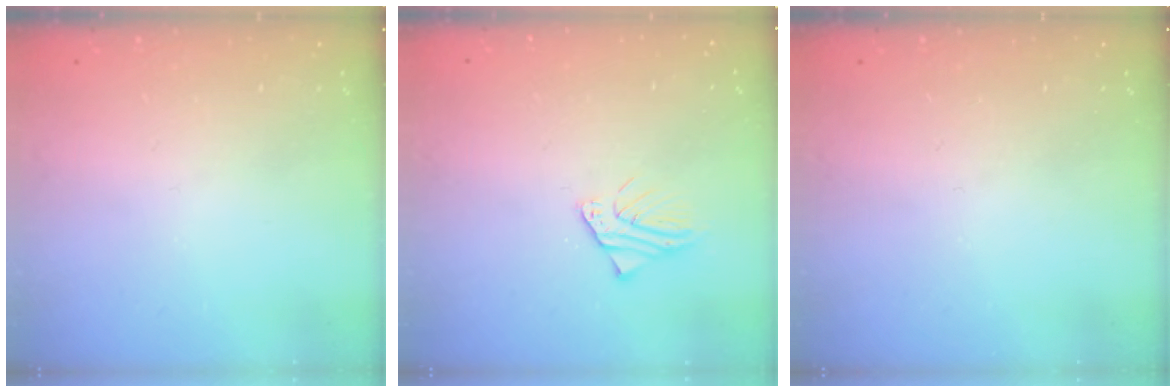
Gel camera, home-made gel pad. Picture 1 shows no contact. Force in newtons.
{"total": 2.8, "press": 2.8, "slide": 0.2}
{"total": 0.0}